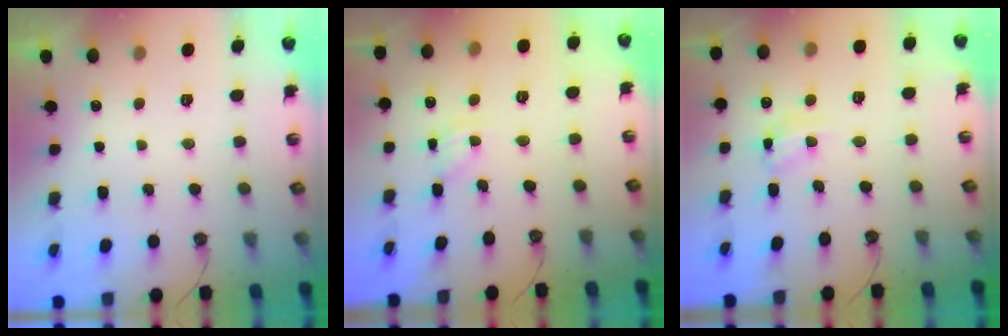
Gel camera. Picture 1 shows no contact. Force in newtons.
{"total": 6.3, "press": 6.3, "slide": 0.0}
{"total": 9.5, "press": 9.5, "slide": 0.6}